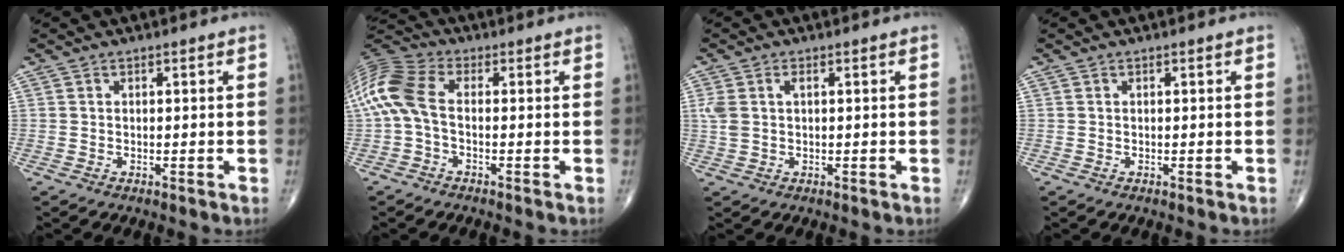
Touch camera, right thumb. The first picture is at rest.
{"total": 11.5, "force": [-0.3, 6.4, 9.6], "torque": [-0.224, 0.027, -0.017]}
{"total": 3.5, "force": [0.7, 2.0, 2.8], "torque": [-0.082, 0.013, 0.018]}
{"total": 0.0}